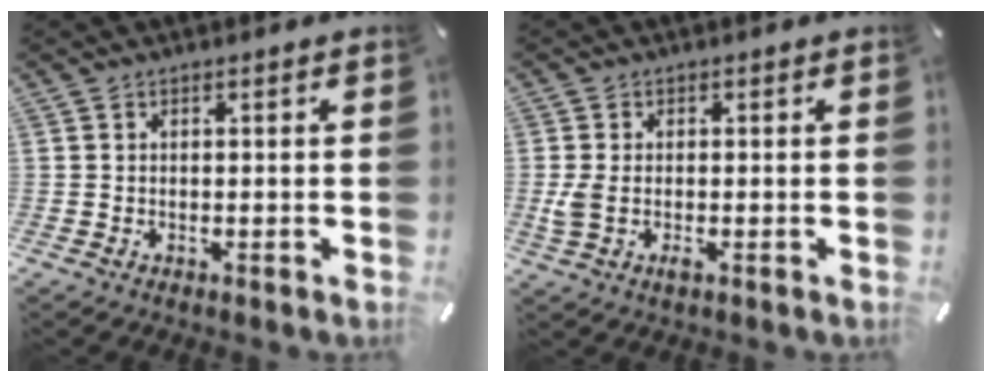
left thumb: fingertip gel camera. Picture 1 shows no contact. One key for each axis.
{"total": 3.4, "fx": -0.5, "fy": 1.9, "fz": 2.9, "tx": -0.056, "ty": -0.007, "tz": -0.010}